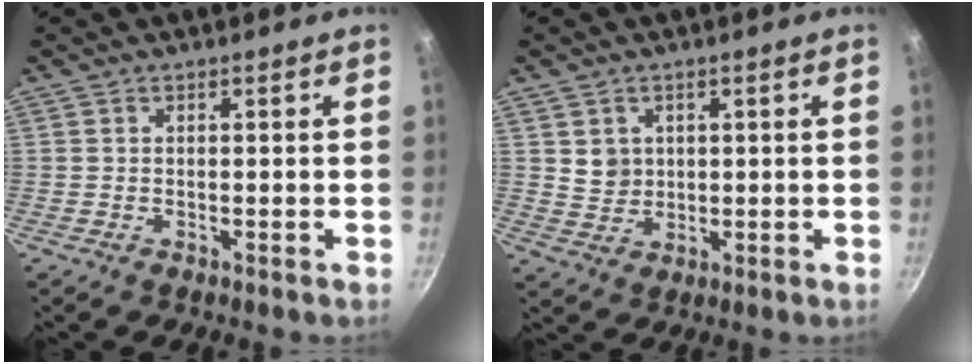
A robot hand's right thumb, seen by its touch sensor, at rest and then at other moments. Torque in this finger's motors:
{"motor_torque": [0.08, 1.50, 0.08, -0.14, -0.01]}